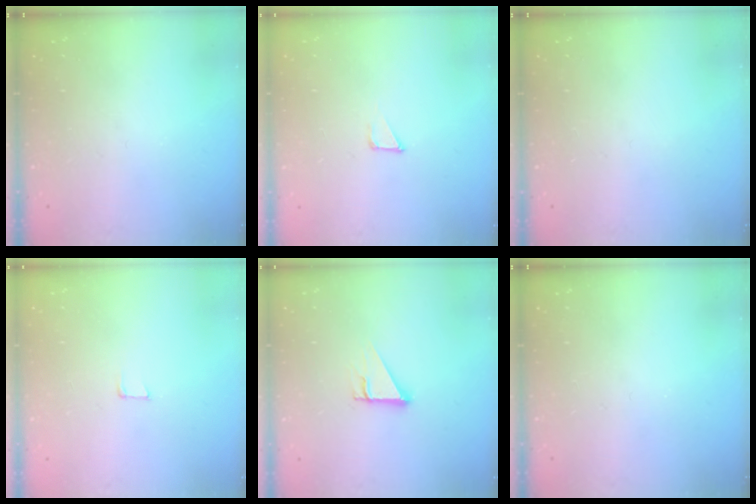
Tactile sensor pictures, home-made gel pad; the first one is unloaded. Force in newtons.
{"total": 1.7, "press": 1.7, "slide": 0.0}
{"total": 0.0}
{"total": 4.3, "press": 4.3, "slide": 0.4}
{"total": 2.7, "press": 2.7, "slide": 0.0}
{"total": 0.0}